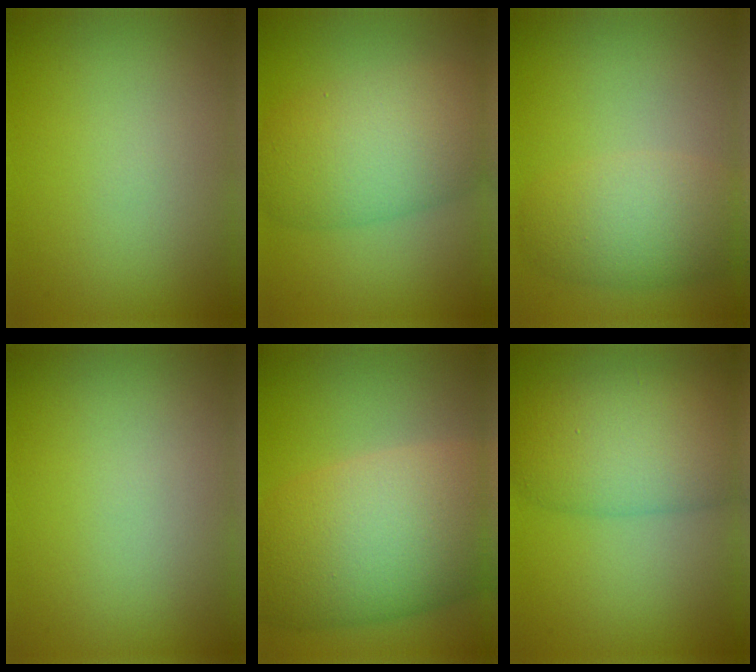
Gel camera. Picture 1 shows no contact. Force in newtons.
{"total": 7.9, "press": 7.9, "slide": 0.2}
{"total": 4.6, "press": 4.6, "slide": 0.2}
{"total": 0.0}
{"total": 11.7, "press": 11.7, "slide": 0.4}
{"total": 7.8, "press": 7.7, "slide": 0.5}